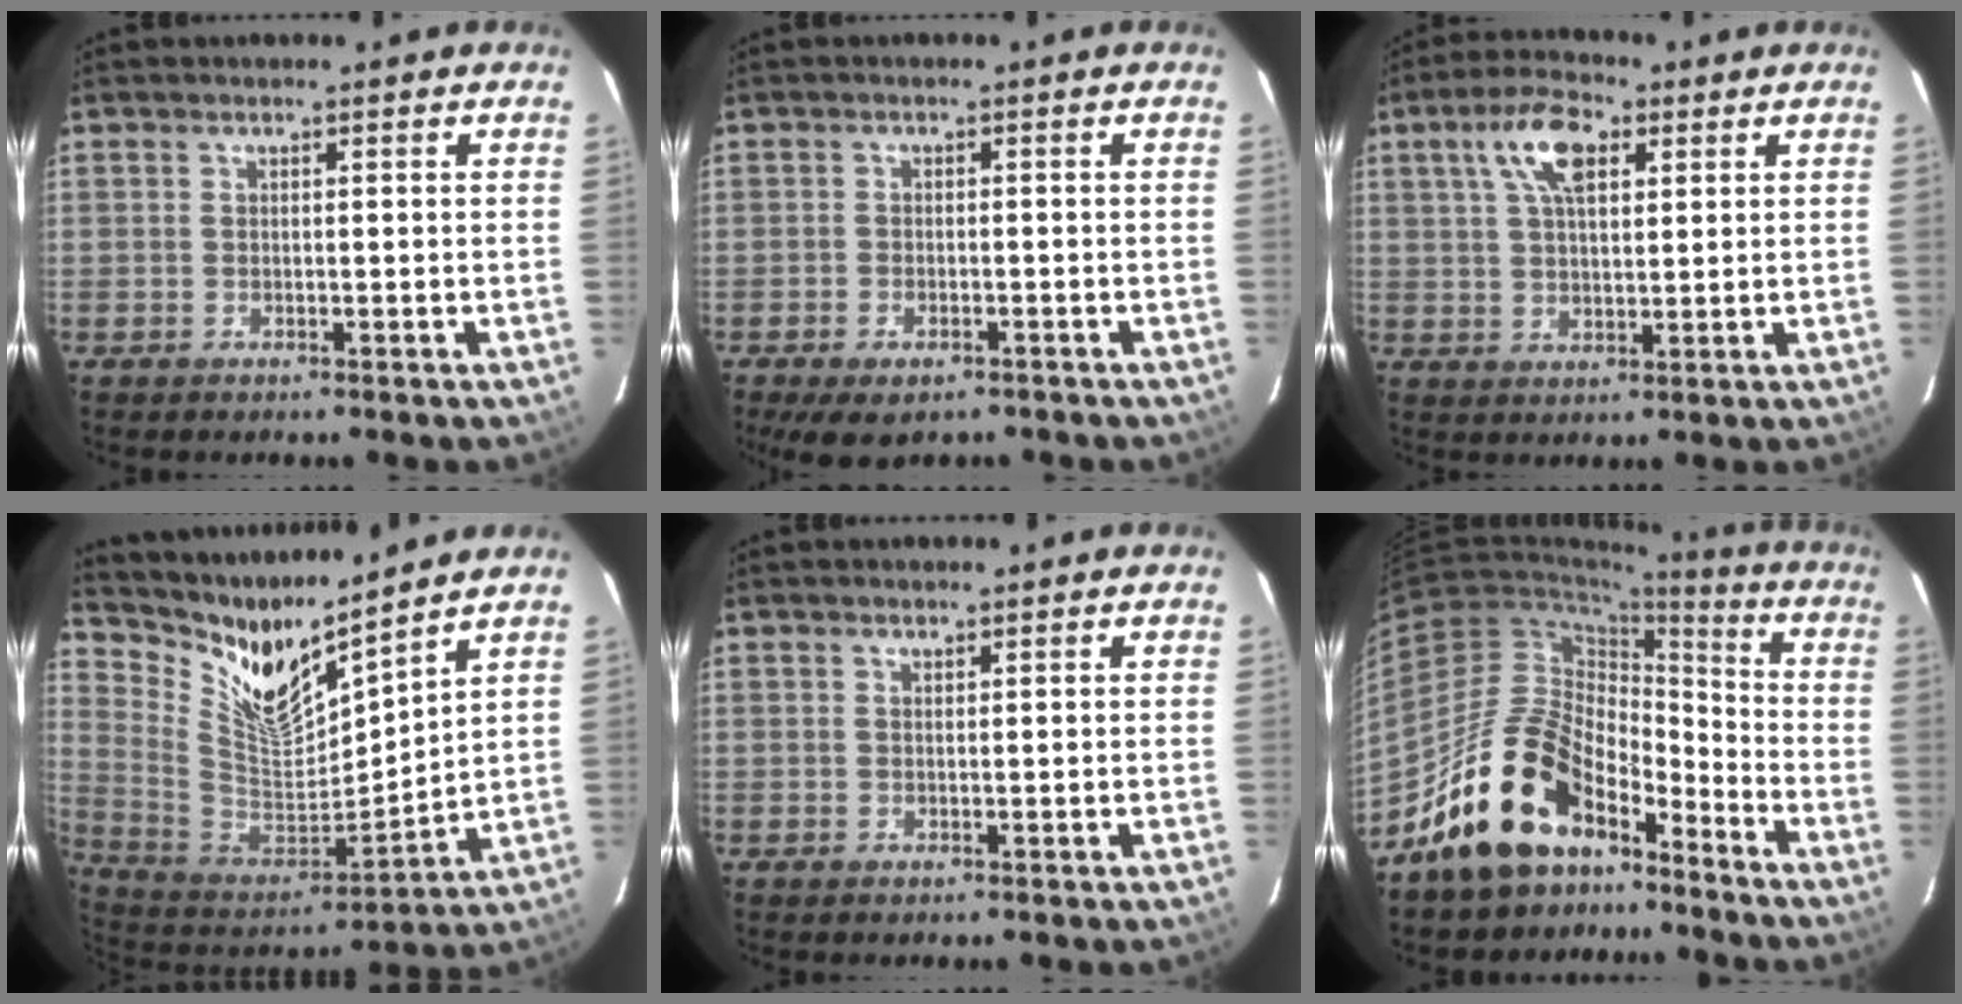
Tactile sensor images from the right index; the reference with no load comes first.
{"total": 6.7, "force": [-4.5, 3.1, 3.8], "torque": [-0.088, -0.022, -0.068]}
{"total": 8.6, "force": [3.8, 3.7, 6.8], "torque": [-0.126, 0.019, 0.068]}
{"total": 13.4, "force": [11.5, 1.6, 6.8], "torque": [-0.137, -0.049, 0.221]}
{"total": 0.6, "force": [0.5, 0.0, -0.2], "torque": [0.004, 0.000, 0.010]}
{"total": 16.8, "force": [-12.5, 8.4, 7.5], "torque": [-0.141, 0.030, -0.199]}